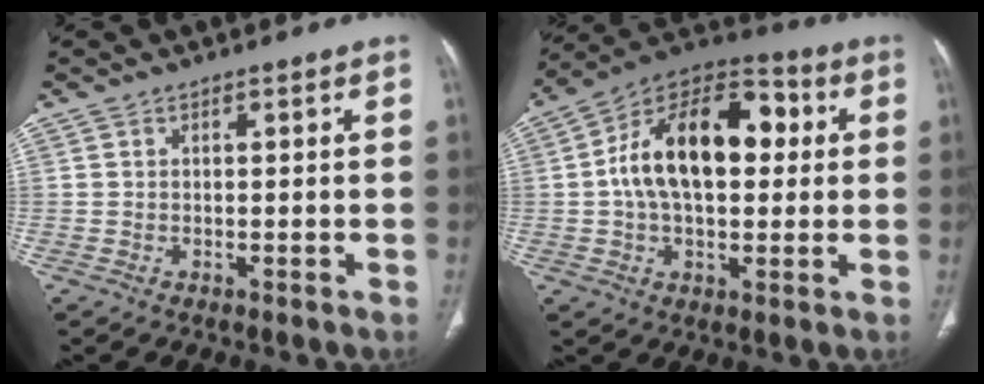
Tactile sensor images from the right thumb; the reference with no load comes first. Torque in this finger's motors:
{"motor_torque": [1.64, 3.37, 1.25, -0.48, 0.20]}